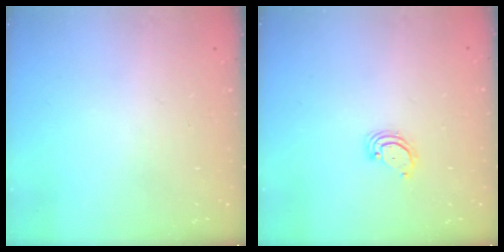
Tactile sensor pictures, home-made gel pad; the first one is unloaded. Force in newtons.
{"total": 2.9, "press": 2.9, "slide": 0.3}